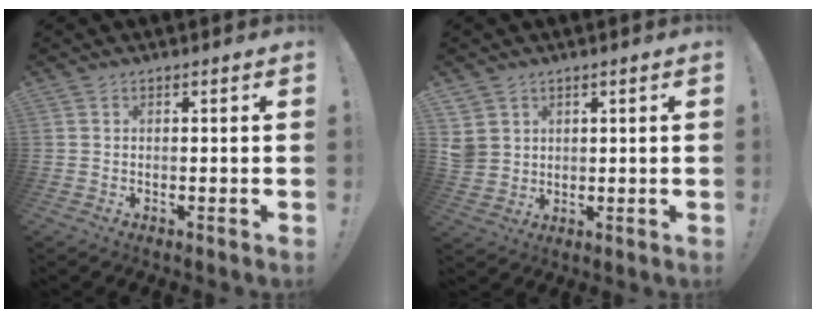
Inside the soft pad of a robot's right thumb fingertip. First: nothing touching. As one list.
[{"total": 4.8, "force": [1.9, 4.2, 1.3], "torque": [-0.029, -0.010, 0.039]}]